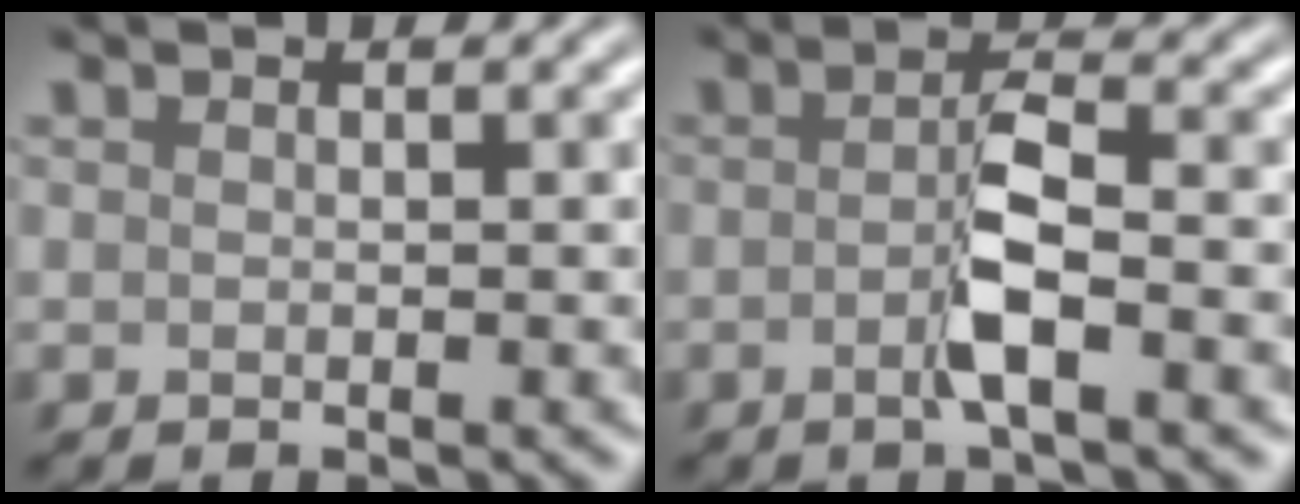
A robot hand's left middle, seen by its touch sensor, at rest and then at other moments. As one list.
[{"total": 3.4, "force": [-0.9, 0.6, 3.2], "torque": [-0.063, 0.004, -0.025]}]